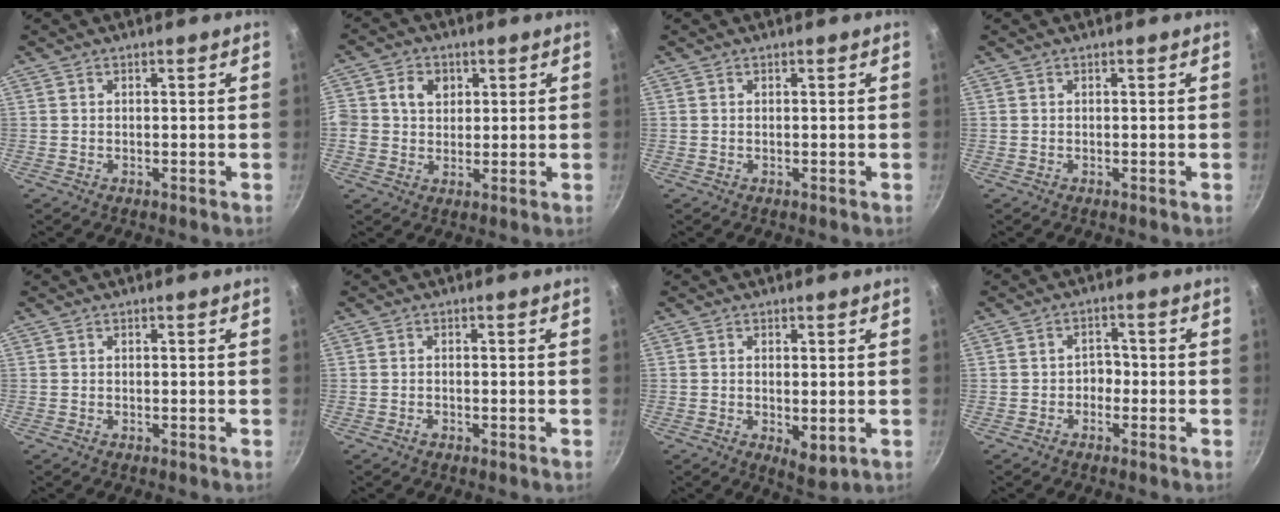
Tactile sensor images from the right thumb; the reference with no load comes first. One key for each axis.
{"total": 5.8, "fx": 1.4, "fy": 5.1, "fz": 2.5, "tx": -0.018, "ty": 0.000, "tz": 0.015}
{"total": 0.0}
{"total": 0.0}
{"total": 0.0}
{"total": 0.7, "fx": -0.5, "fy": 0.3, "fz": 0.5, "tx": -0.012, "ty": 0.003, "tz": -0.012}
{"total": 4.3, "fx": -0.4, "fy": 1.9, "fz": 3.8, "tx": -0.059, "ty": -0.016, "tz": -0.002}
{"total": 2.7, "fx": -1.0, "fy": 2.1, "fz": 1.3, "tx": 0.004, "ty": 0.017, "tz": -0.019}